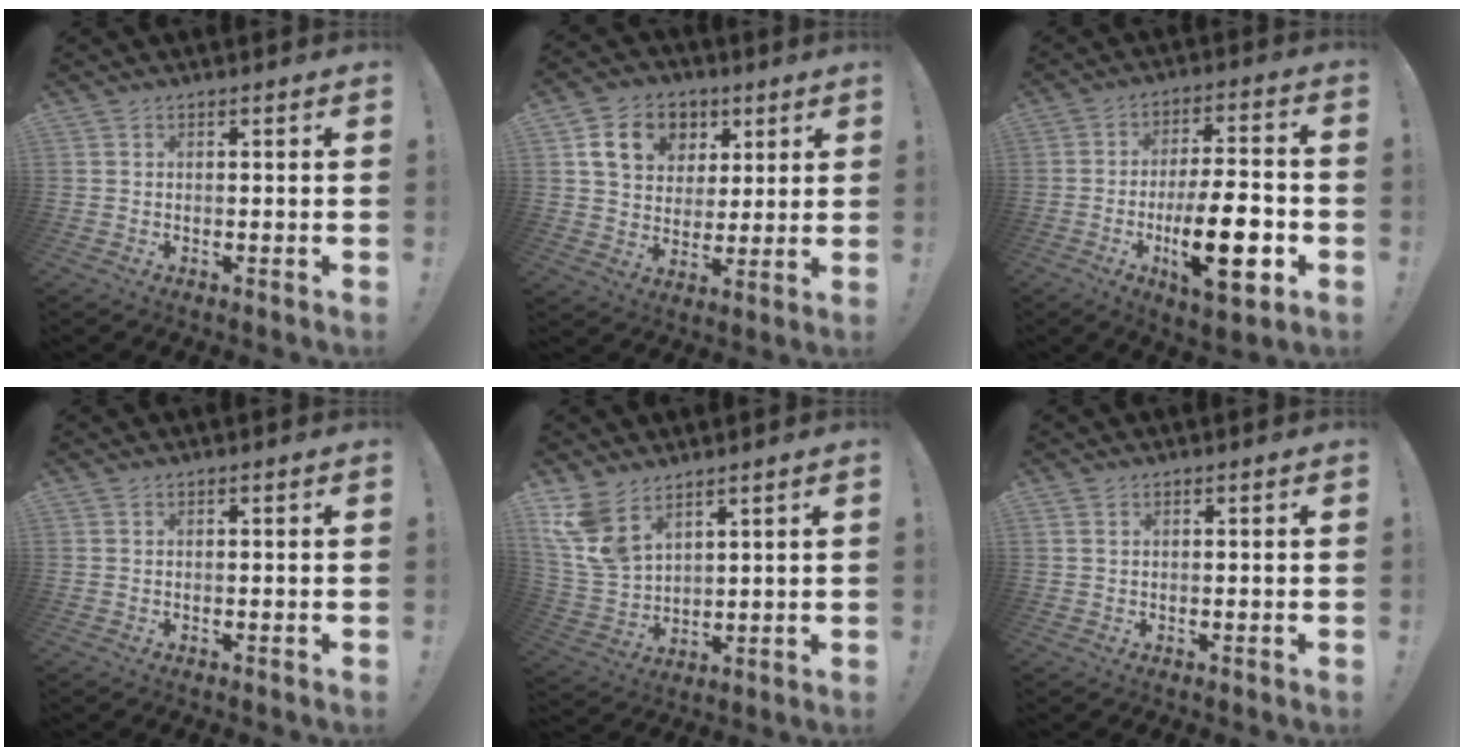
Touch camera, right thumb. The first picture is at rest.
{"total": 13.7, "force": [5.7, 10.8, 6.4], "torque": [-0.093, -0.016, 0.111]}
{"total": 18.9, "force": [-5.7, 6.0, 17.0], "torque": [-0.271, 0.008, -0.089]}
{"total": 0.0}
{"total": 10.4, "force": [7.2, 5.7, 4.9], "torque": [-0.117, -0.040, 0.146]}
{"total": 0.7, "force": [0.3, 0.5, 0.4], "torque": [-0.017, 0.004, 0.009]}